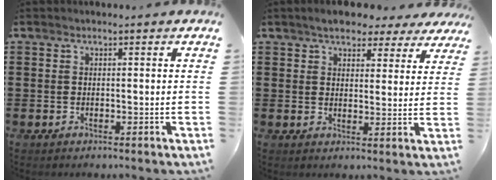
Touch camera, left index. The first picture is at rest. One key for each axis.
{"total": 4.9, "fx": 4.3, "fy": 1.8, "fz": 1.4, "tx": -0.038, "ty": -0.004, "tz": 0.078}